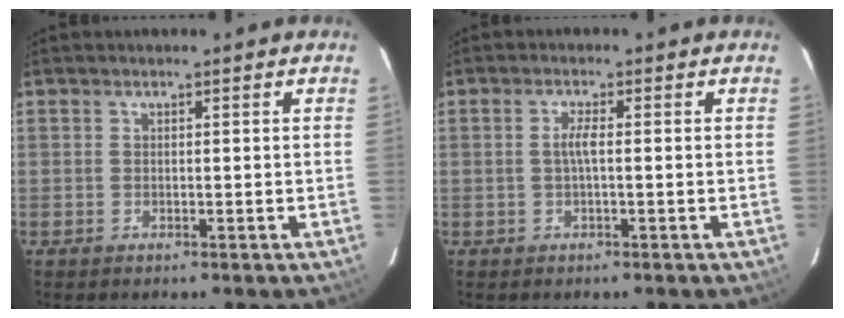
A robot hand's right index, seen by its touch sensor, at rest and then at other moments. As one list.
[{"total": 2.0, "force": [-0.2, 0.0, 2.0], "torque": [-0.039, 0.003, -0.006]}]